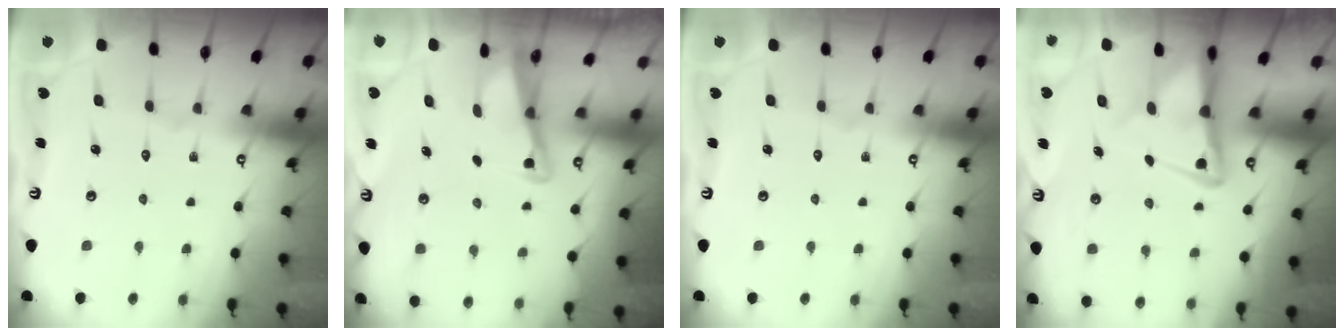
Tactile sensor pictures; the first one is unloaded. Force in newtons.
{"total": 3.0, "press": 2.9, "slide": 0.4}
{"total": 0.0}
{"total": 7.4, "press": 7.4, "slide": 0.8}